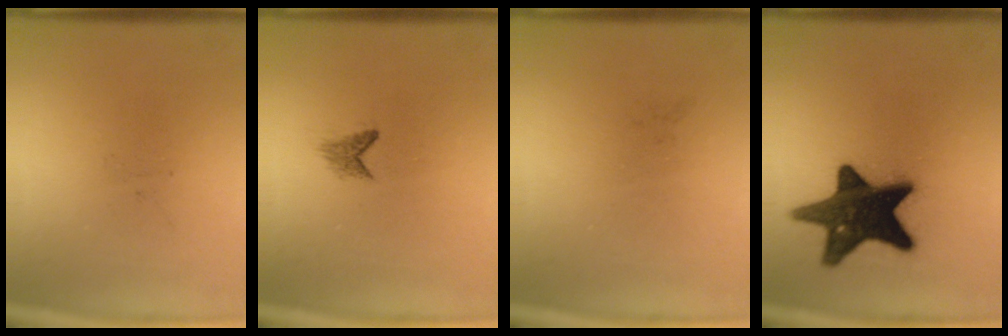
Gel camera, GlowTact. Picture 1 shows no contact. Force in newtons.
{"total": 1.2}
{"total": 0.0}
{"total": 16.2}